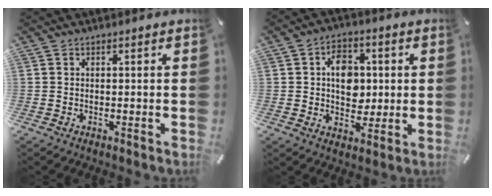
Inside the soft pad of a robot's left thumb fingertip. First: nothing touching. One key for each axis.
{"total": 9.0, "fx": 1.0, "fy": 7.1, "fz": 5.4, "tx": -0.066, "ty": 0.002, "tz": 0.014}